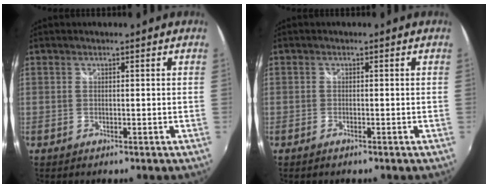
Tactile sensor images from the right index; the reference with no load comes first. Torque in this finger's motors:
{"motor_torque": [0.11, 0.06, 0.05, 0.00]}